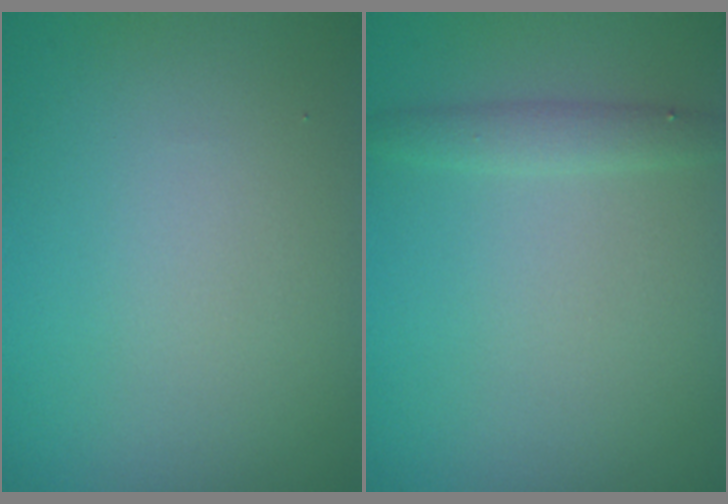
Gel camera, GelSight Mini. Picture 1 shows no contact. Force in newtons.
{"total": 1.5, "press": 1.5, "slide": 0.1}